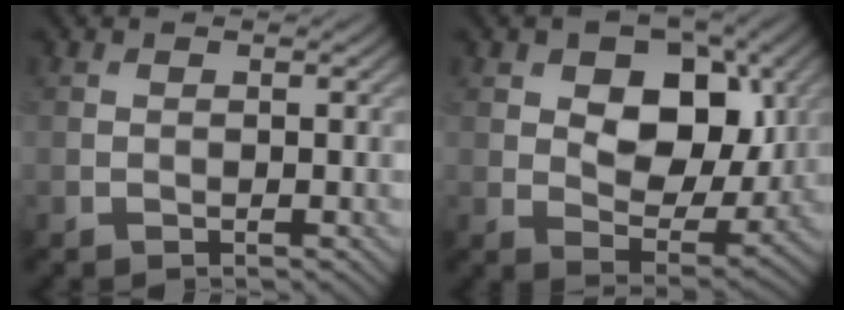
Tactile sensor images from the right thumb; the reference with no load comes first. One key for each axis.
{"total": 10.2, "fx": 2.7, "fy": 6.6, "fz": 7.2, "tx": -0.119, "ty": -0.009, "tz": 0.041}